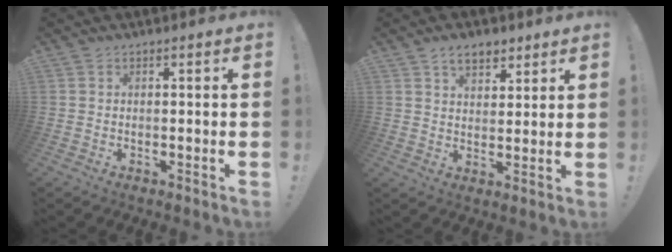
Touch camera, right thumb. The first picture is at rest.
{"total": 6.6, "force": [4.3, 3.9, 3.2], "torque": [-0.043, -0.016, 0.077]}